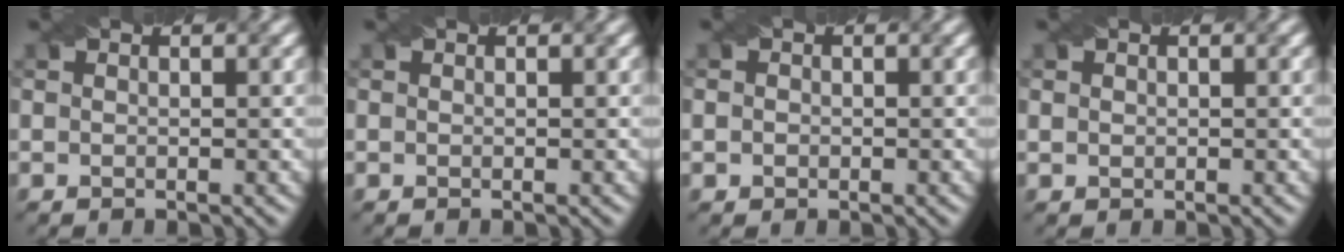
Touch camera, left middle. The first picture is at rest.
{"total": 0.0}
{"total": 1.0, "force": [0.0, 0.9, 0.3], "torque": [0.000, -0.001, -0.004]}
{"total": 0.7, "force": [0.2, 0.6, 0.2], "torque": [-0.004, -0.001, 0.007]}